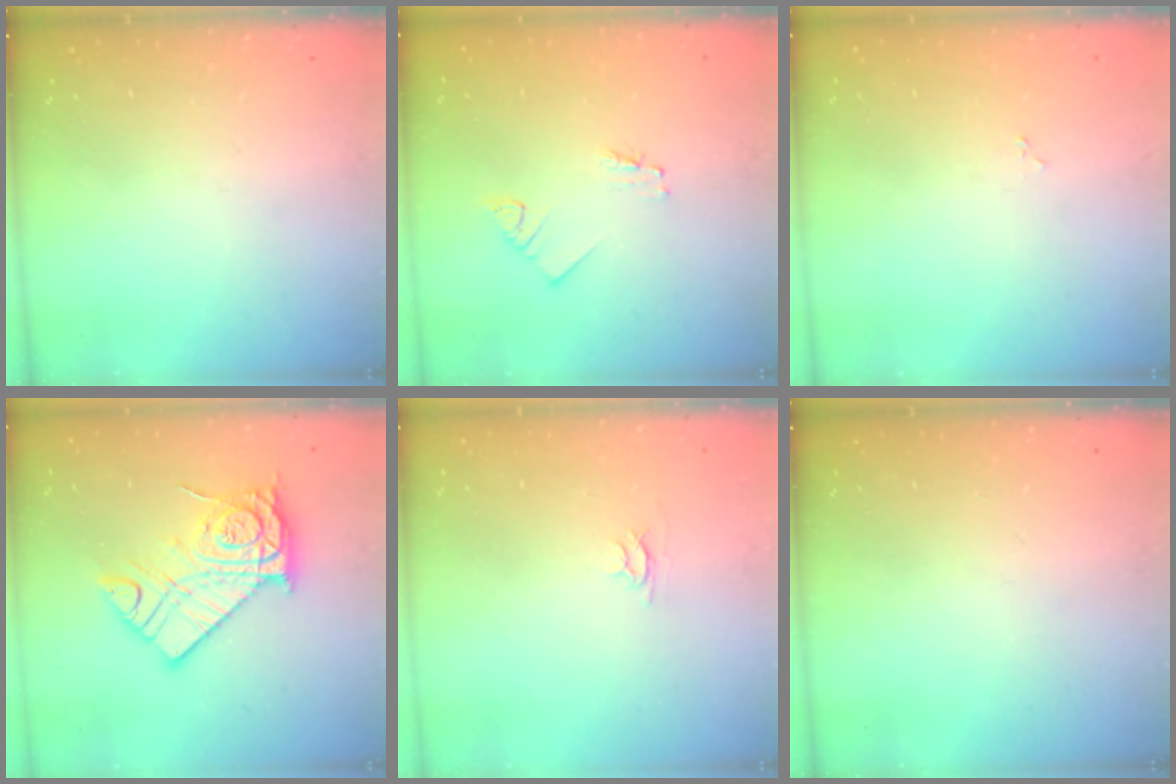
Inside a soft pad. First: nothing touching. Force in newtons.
{"total": 1.2, "press": 1.2, "slide": 0.1}
{"total": 1.9, "press": 1.9, "slide": 0.3}
{"total": 14.9, "press": 14.8, "slide": 1.1}
{"total": 2.4, "press": 2.4, "slide": 0.3}
{"total": 0.0}